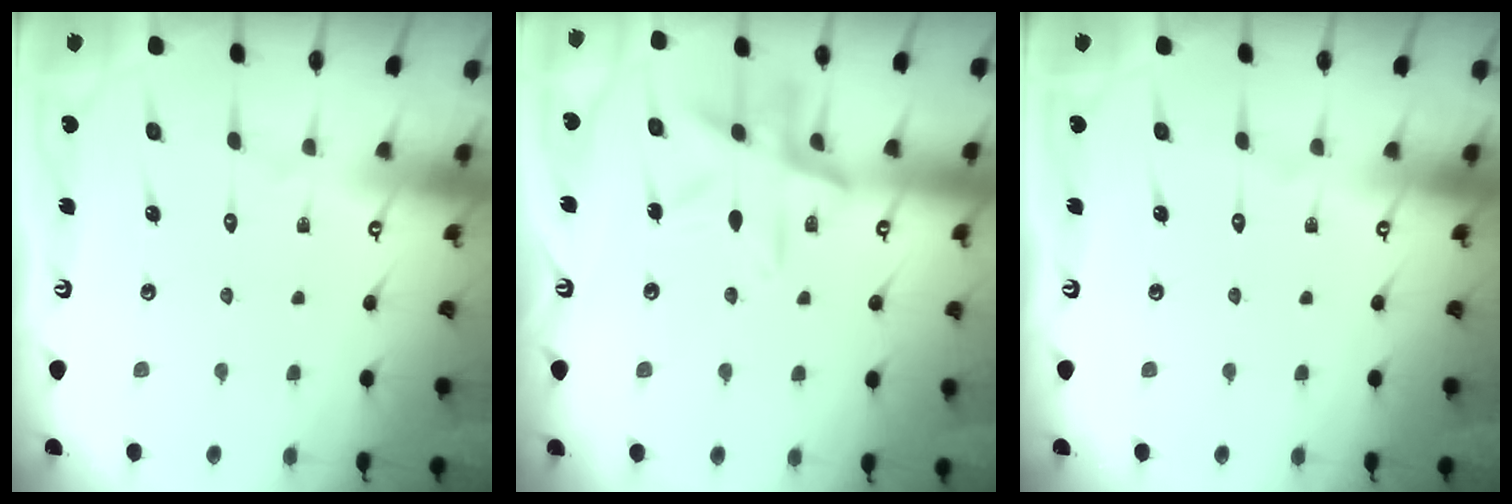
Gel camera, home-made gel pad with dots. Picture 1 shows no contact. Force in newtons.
{"total": 12.8, "press": 12.7, "slide": 1.2}
{"total": 0.0}